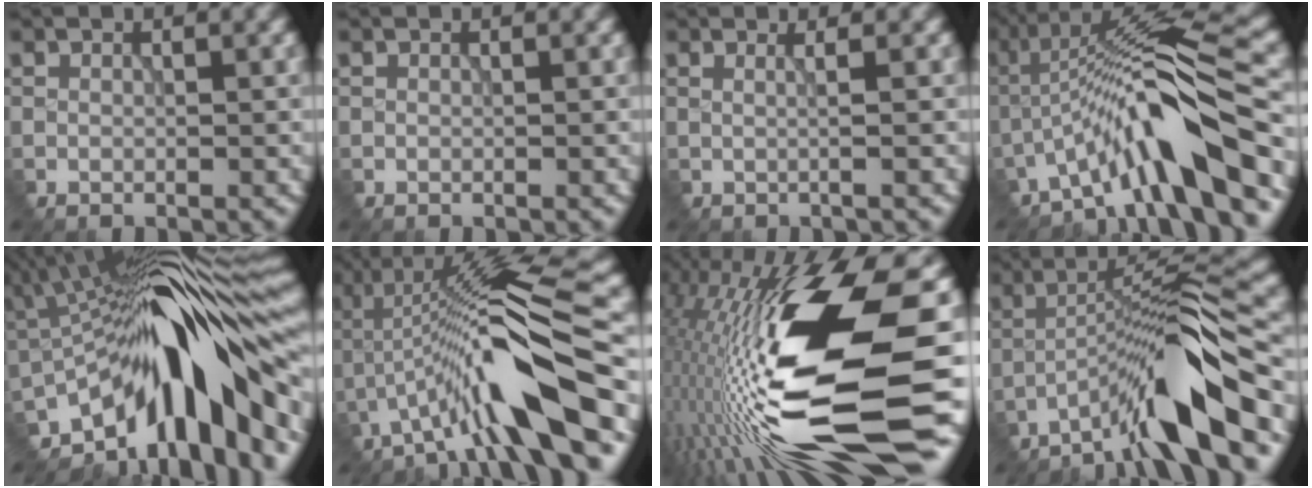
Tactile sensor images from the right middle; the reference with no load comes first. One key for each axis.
{"total": 0.0}
{"total": 1.9, "fx": 0.4, "fy": 0.8, "fz": 1.7, "tx": -0.018, "ty": 0.004, "tz": -0.017}
{"total": 9.7, "fx": -5.2, "fy": 1.2, "fz": 8.1, "tx": -0.131, "ty": 0.024, "tz": -0.092}
{"total": 15.5, "fx": -5.6, "fy": 5.1, "fz": 13.5, "tx": -0.183, "ty": 0.030, "tz": -0.098}
{"total": 11.5, "fx": -4.5, "fy": 1.6, "fz": 10.5, "tx": -0.175, "ty": 0.027, "tz": -0.077}
{"total": 19.5, "fx": -2.8, "fy": 4.4, "fz": 18.8, "tx": -0.351, "ty": 0.000, "tz": -0.053}
{"total": 9.4, "fx": -5.9, "fy": 0.8, "fz": 7.3, "tx": -0.116, "ty": 0.024, "tz": -0.107}